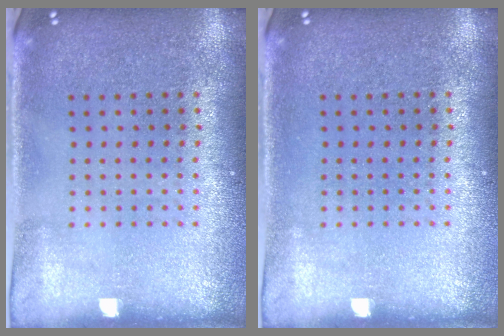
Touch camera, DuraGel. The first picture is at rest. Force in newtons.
{"total": 0.0}